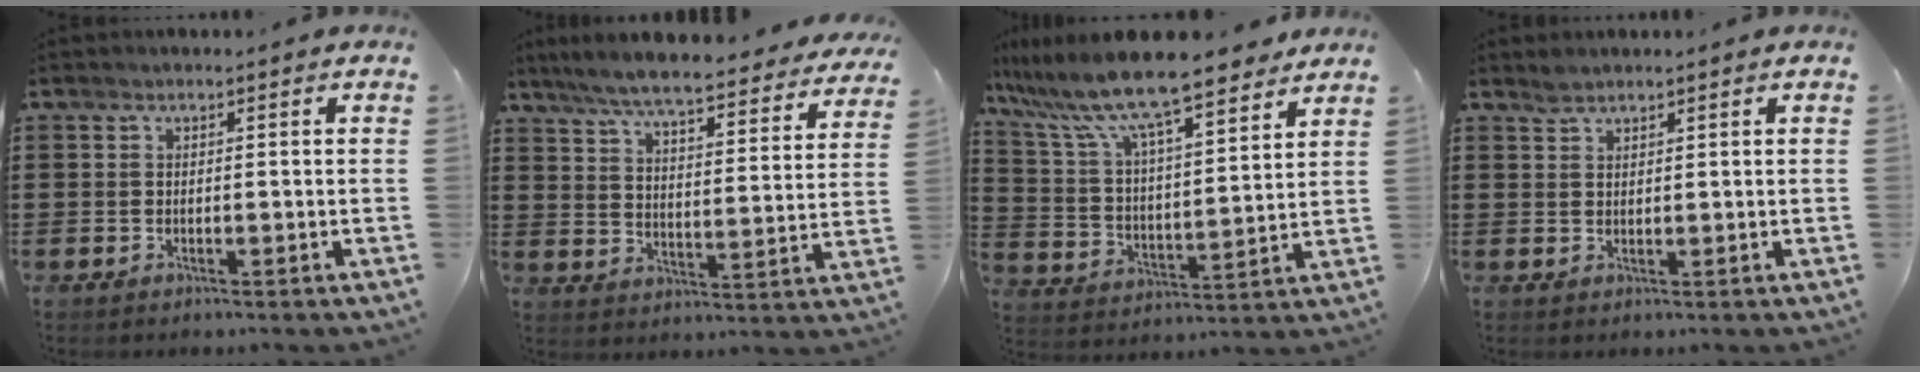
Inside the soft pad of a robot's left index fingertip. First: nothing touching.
{"total": 6.8, "force": [6.2, -0.2, 2.7], "torque": [-0.080, -0.043, 0.106]}
{"total": 10.8, "force": [9.5, 0.8, 5.2], "torque": [-0.140, -0.052, 0.159]}
{"total": 1.3, "force": [1.2, 0.3, 0.1], "torque": [-0.005, -0.001, 0.024]}